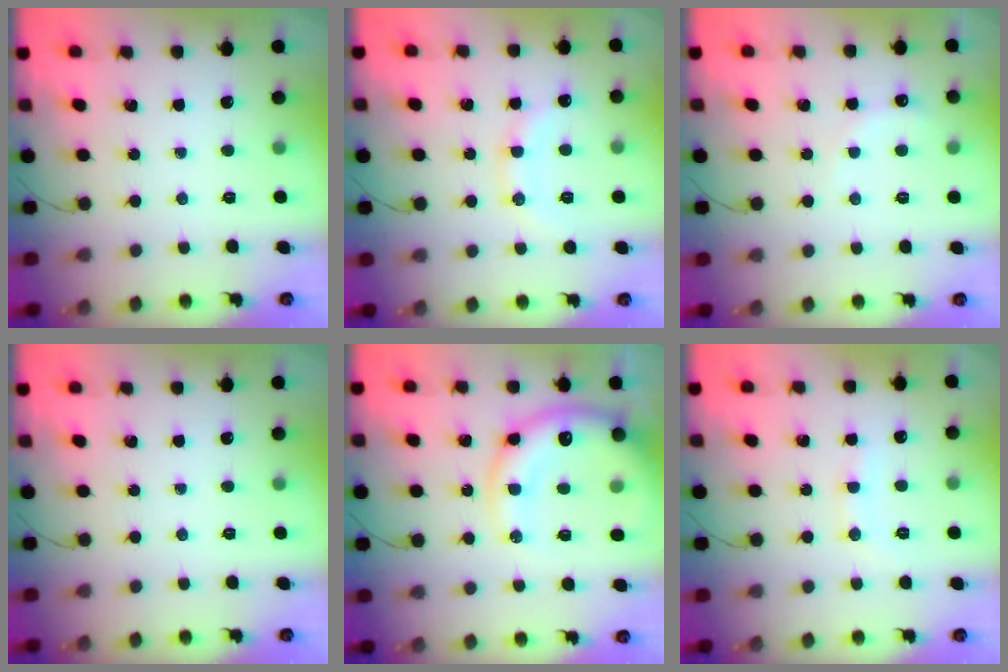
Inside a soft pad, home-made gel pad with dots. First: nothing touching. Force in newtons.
{"total": 10.7, "press": 10.7, "slide": 1.2}
{"total": 3.0, "press": 2.9, "slide": 0.8}
{"total": 0.0}
{"total": 16.5, "press": 16.1, "slide": 3.3}
{"total": 5.9, "press": 5.7, "slide": 1.3}